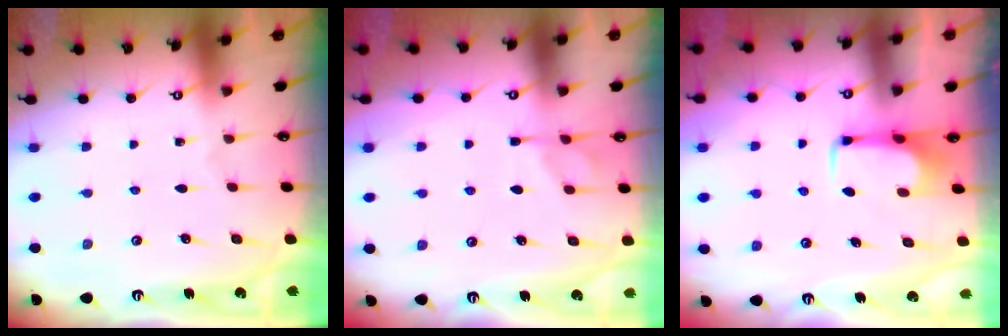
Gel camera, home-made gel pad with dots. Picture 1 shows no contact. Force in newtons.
{"total": 1.3, "press": 0.4, "slide": 1.2}
{"total": 1.6, "press": 1.5, "slide": 0.5}